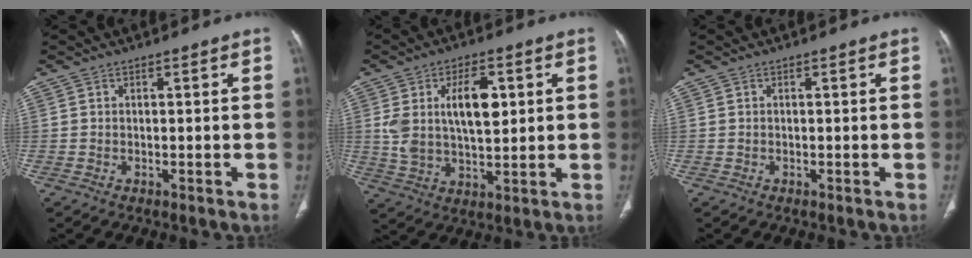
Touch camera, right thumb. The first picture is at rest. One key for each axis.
{"total": 11.8, "fx": 3.0, "fy": 6.0, "fz": 9.7, "tx": -0.165, "ty": -0.006, "tz": 0.059}
{"total": 0.0}